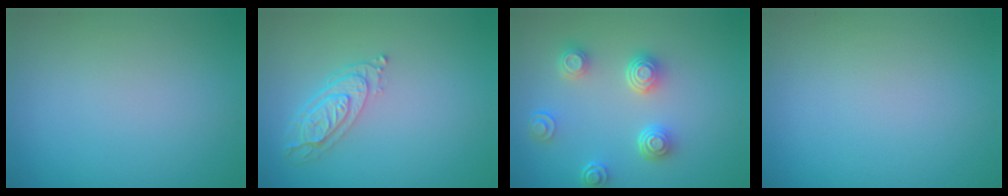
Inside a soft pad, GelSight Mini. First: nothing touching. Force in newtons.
{"total": 3.6, "press": 3.1, "slide": 1.8}
{"total": 3.9, "press": 3.0, "slide": 2.5}
{"total": 0.0}